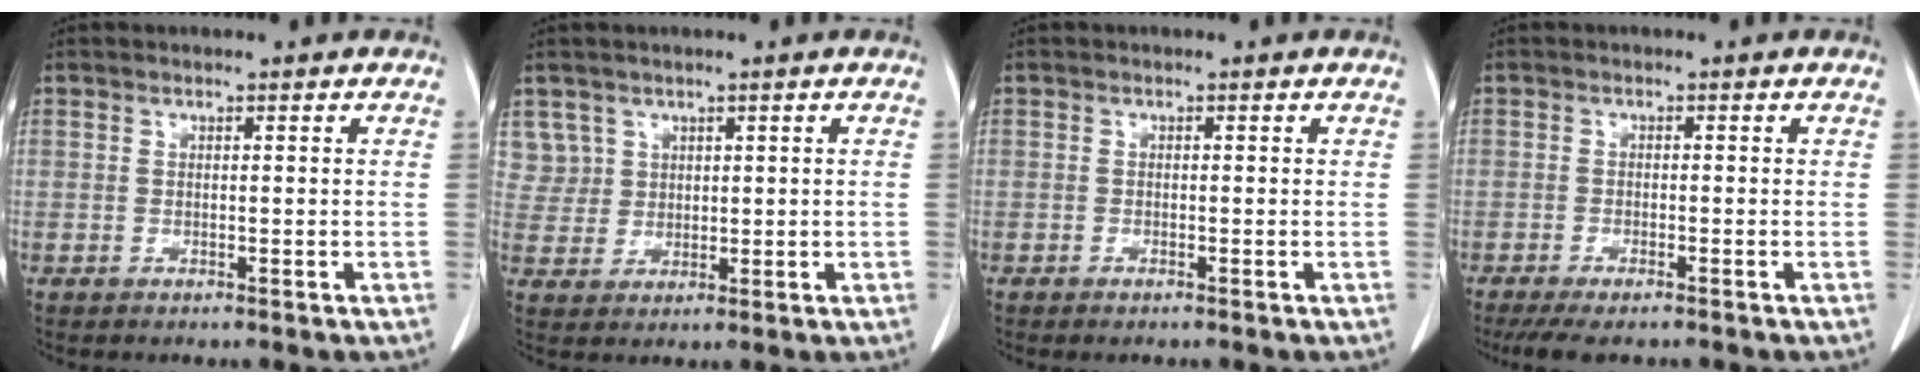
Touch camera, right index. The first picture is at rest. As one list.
[{"total": 4.4, "force": [2.3, 3.7, -0.4], "torque": [0.021, 0.006, 0.048]}, {"total": 0.8, "force": [-0.6, 0.0, 0.5], "torque": [-0.010, -0.003, -0.009]}, {"total": 5.6, "force": [-4.6, 1.0, 3.0], "torque": [-0.045, -0.011, -0.074]}]